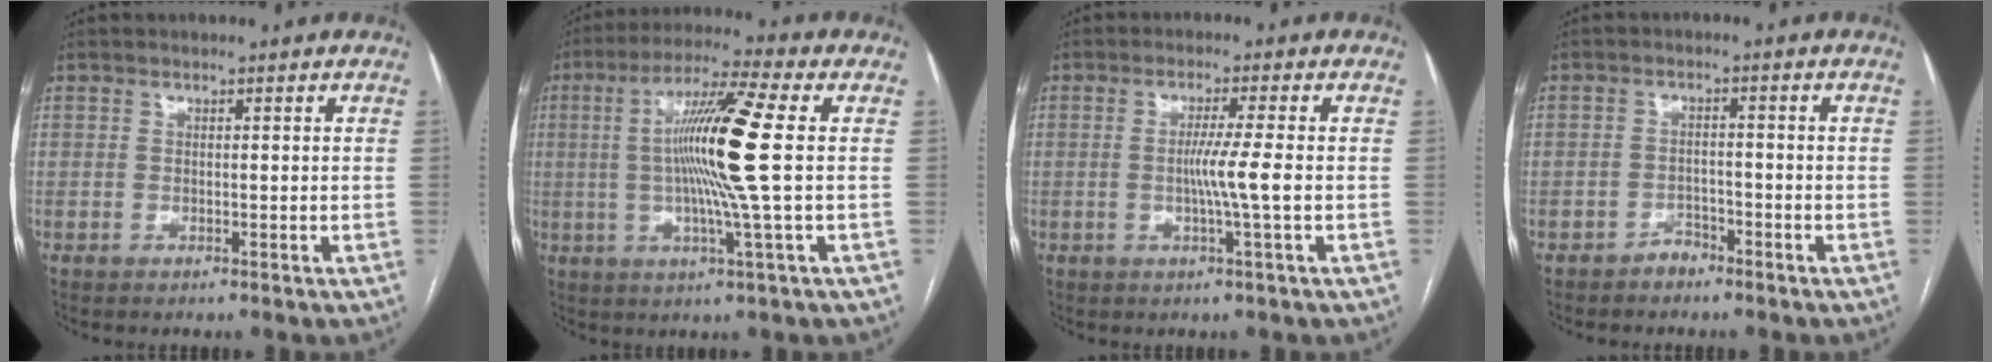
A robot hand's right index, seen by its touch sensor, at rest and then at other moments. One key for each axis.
{"total": 13.5, "fx": 0.8, "fy": -1.3, "fz": 13.4, "tx": -0.247, "ty": -0.001, "tz": 0.007}
{"total": 4.7, "fx": -0.6, "fy": -1.2, "fz": 4.5, "tx": -0.078, "ty": -0.007, "tz": -0.010}
{"total": 2.2, "fx": -1.8, "fy": 1.2, "fz": 0.4, "tx": -0.004, "ty": 0.006, "tz": -0.028}